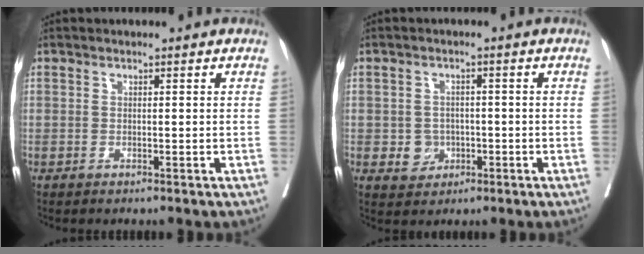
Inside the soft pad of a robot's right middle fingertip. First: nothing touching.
{"total": 3.3, "force": [-0.9, 3.0, 1.2], "torque": [-0.010, 0.005, -0.007]}